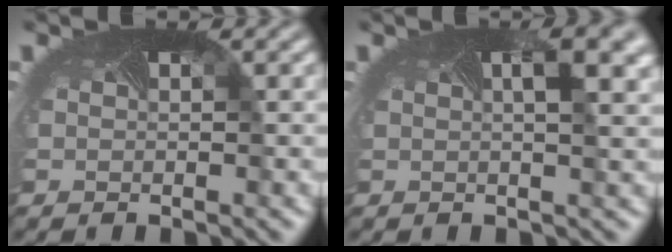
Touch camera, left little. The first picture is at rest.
{"total": 4.4, "force": [1.6, 1.4, 3.8], "torque": [-0.040, 0.005, 0.015]}